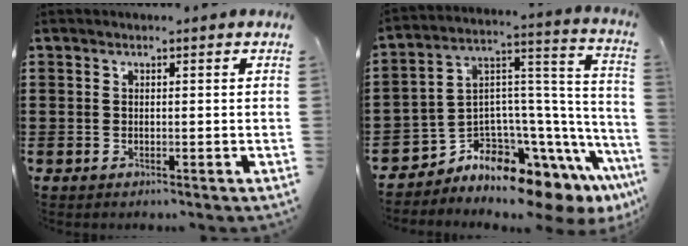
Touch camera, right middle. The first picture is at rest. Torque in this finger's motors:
{"motor_torque": [2.03, -0.11, 0.37, 0.15]}